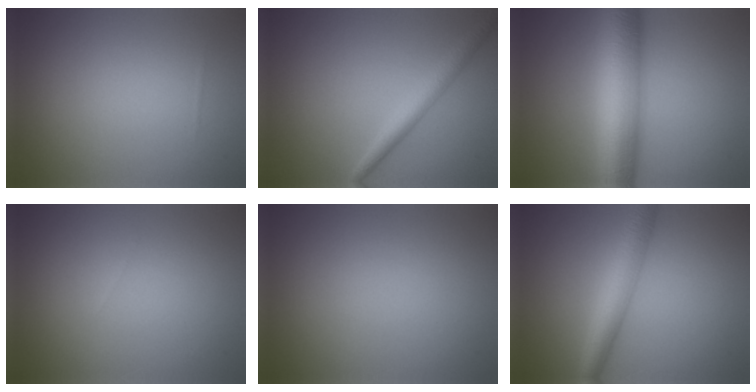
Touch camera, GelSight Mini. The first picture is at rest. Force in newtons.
{"total": 2.7, "press": 2.7, "slide": 0.0}
{"total": 9.4, "press": 9.4, "slide": 0.2}
{"total": 0.0}
{"total": 0.0}
{"total": 4.8, "press": 4.8, "slide": 0.1}